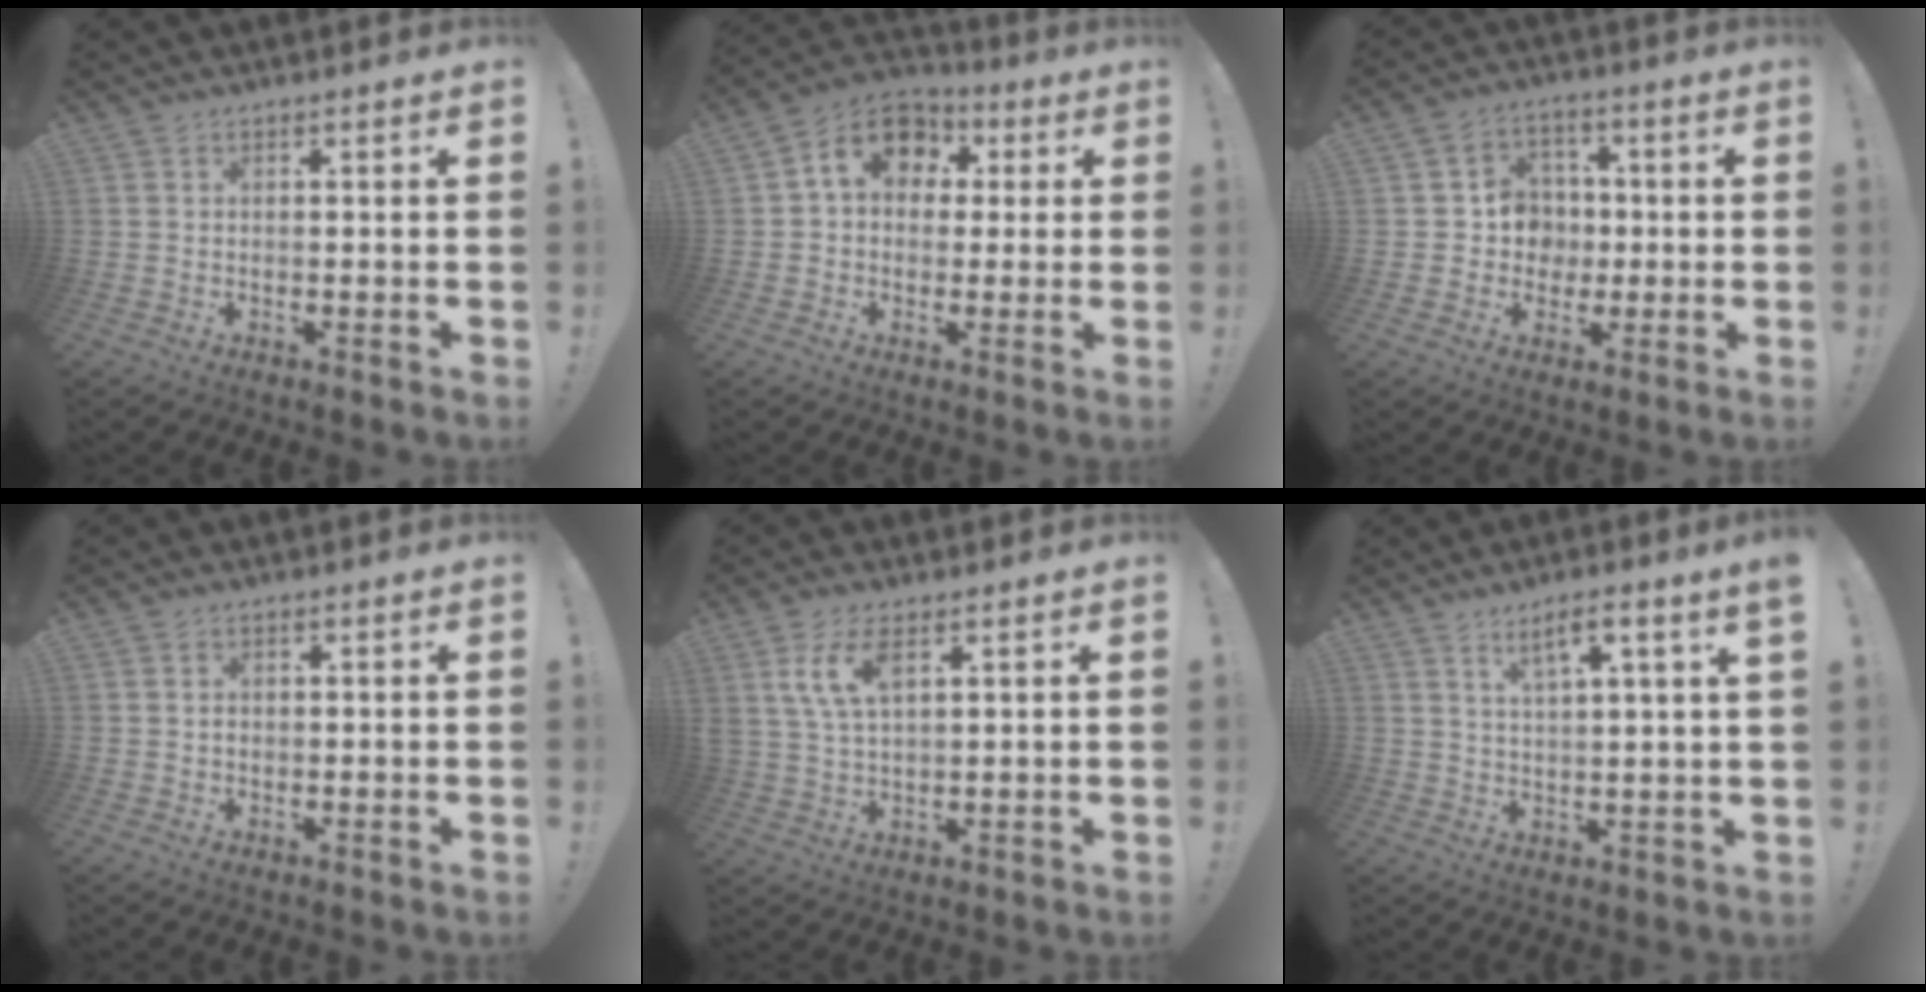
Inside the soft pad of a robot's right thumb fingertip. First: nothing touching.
{"total": 11.5, "force": [2.9, 9.0, 6.4], "torque": [-0.096, 0.006, 0.061]}
{"total": 7.2, "force": [-0.8, 7.1, 1.2], "torque": [-0.021, 0.010, -0.008]}
{"total": 0.8, "force": [-0.2, 0.7, 0.2], "torque": [-0.011, 0.007, -0.002]}
{"total": 8.2, "force": [3.7, 3.5, 6.5], "torque": [-0.133, -0.005, 0.069]}
{"total": 6.0, "force": [3.4, -0.3, 5.0], "torque": [-0.083, -0.014, 0.051]}